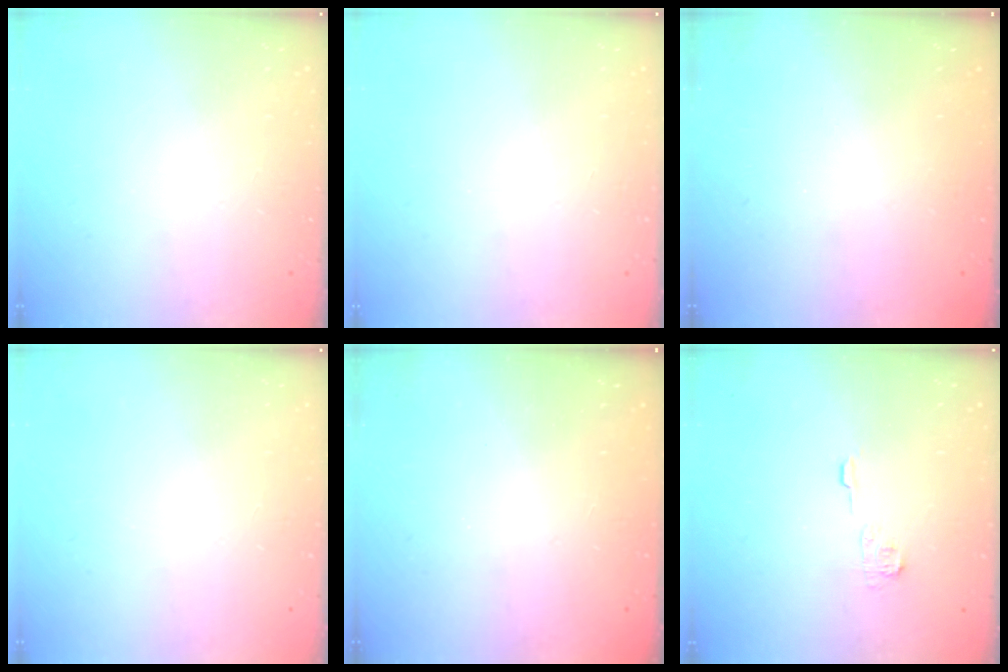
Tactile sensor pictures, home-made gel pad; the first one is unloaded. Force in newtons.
{"total": 0.0}
{"total": 2.4, "press": 2.2, "slide": 0.8}
{"total": 0.0}
{"total": 2.5, "press": 2.3, "slide": 0.8}
{"total": 5.4, "press": 5.4, "slide": 0.3}